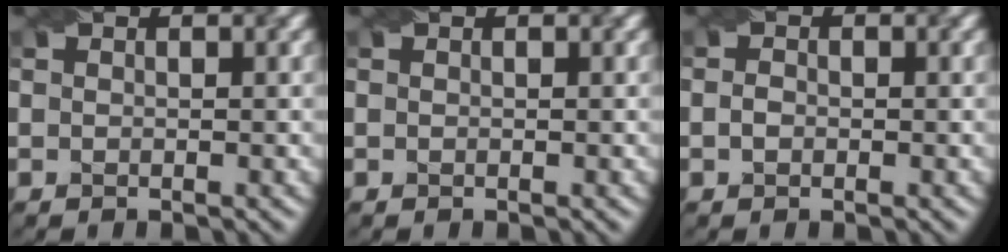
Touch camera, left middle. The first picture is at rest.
{"total": 0.0}
{"total": 0.8, "force": [-0.5, 0.5, 0.4], "torque": [-0.011, 0.002, -0.011]}